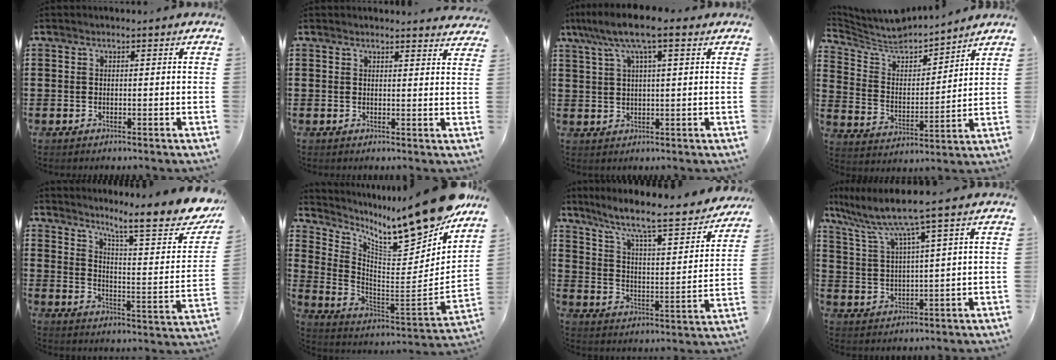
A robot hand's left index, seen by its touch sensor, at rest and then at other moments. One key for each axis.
{"total": 2.0, "fx": 2.0, "fy": 0.0, "fz": 0.0, "tx": 0.001, "ty": -0.007, "tz": 0.036}
{"total": 7.6, "fx": 4.2, "fy": 1.2, "fz": 6.1, "tx": -0.127, "ty": 0.004, "tz": 0.073}
{"total": 5.2, "fx": 5.0, "fy": 1.1, "fz": 0.9, "tx": -0.051, "ty": -0.044, "tz": 0.080}
{"total": 11.3, "fx": 9.0, "fy": 0.8, "fz": 6.8, "tx": -0.115, "ty": -0.068, "tz": 0.140}
{"total": 13.4, "fx": 11.5, "fy": 1.0, "fz": 6.7, "tx": -0.114, "ty": -0.101, "tz": 0.182}
{"total": 7.6, "fx": 6.3, "fy": 0.2, "fz": 4.3, "tx": -0.102, "ty": -0.058, "tz": 0.095}
{"total": 6.2, "fx": 4.4, "fy": -1.0, "fz": 4.3, "tx": -0.110, "ty": -0.035, "tz": 0.064}